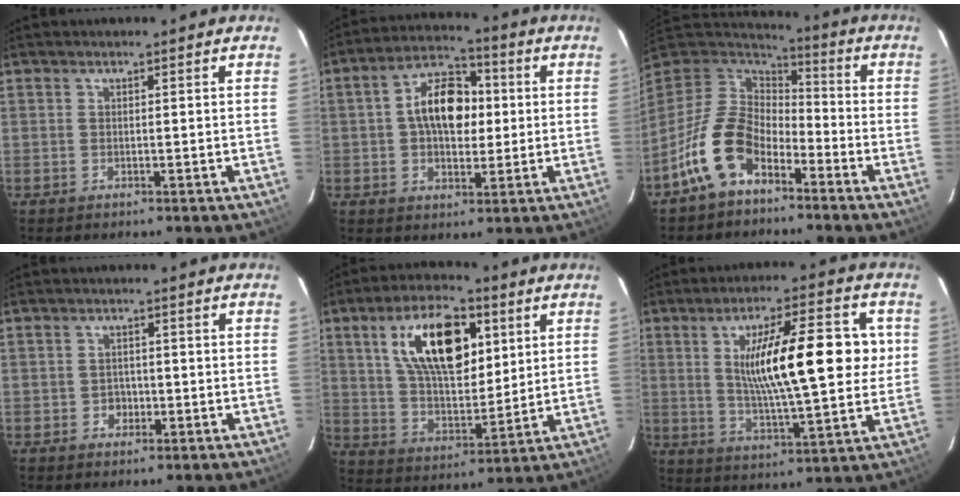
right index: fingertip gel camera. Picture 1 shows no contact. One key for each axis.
{"total": 9.9, "fx": 0.8, "fy": 6.3, "fz": 7.6, "tx": -0.131, "ty": 0.030, "tz": 0.011}
{"total": 12.4, "fx": -7.6, "fy": 7.4, "fz": 6.5, "tx": -0.140, "ty": 0.008, "tz": -0.144}
{"total": 2.0, "fx": -0.9, "fy": 1.7, "fz": -0.5, "tx": 0.008, "ty": 0.006, "tz": -0.012}
{"total": 16.9, "fx": 6.5, "fy": 8.4, "fz": 13.2, "tx": -0.225, "ty": 0.015, "tz": 0.120}
{"total": 17.3, "fx": 3.1, "fy": 4.0, "fz": 16.5, "tx": -0.278, "ty": 0.005, "tz": 0.050}